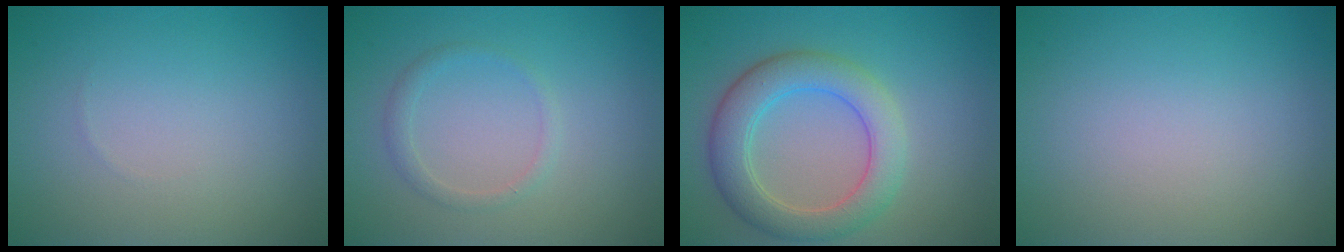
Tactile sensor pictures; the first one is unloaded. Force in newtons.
{"total": 1.3, "press": 1.3, "slide": 0.0}
{"total": 5.2, "press": 5.2, "slide": 0.1}
{"total": 0.0}